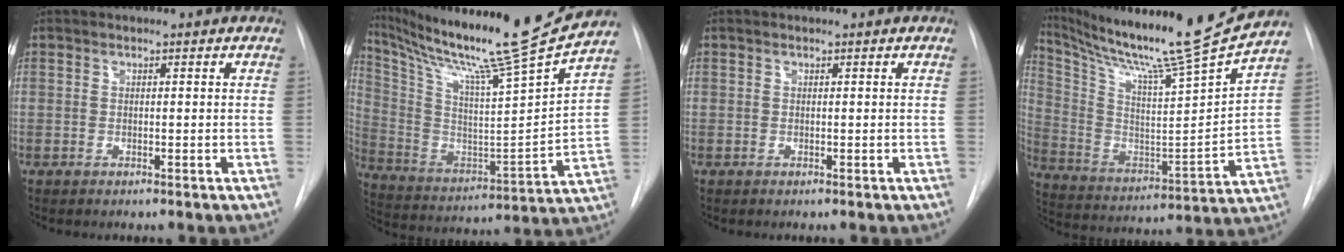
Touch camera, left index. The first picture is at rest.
{"total": 23.5, "force": [20.4, -2.8, 11.3], "torque": [-0.215, -0.069, 0.328]}
{"total": 0.0}
{"total": 22.3, "force": [19.8, -2.8, 9.9], "torque": [-0.191, -0.074, 0.317]}